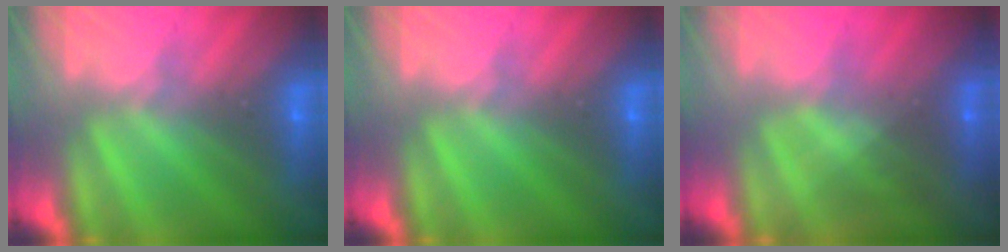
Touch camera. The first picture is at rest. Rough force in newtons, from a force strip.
{"total": 0.0}
{"total": 1.7}